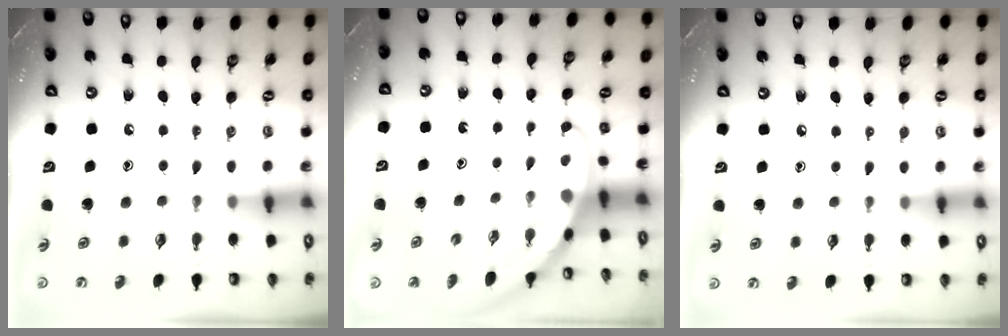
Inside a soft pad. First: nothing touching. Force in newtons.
{"total": 3.1, "press": 3.1, "slide": 0.1}
{"total": 3.7, "press": 3.6, "slide": 0.6}